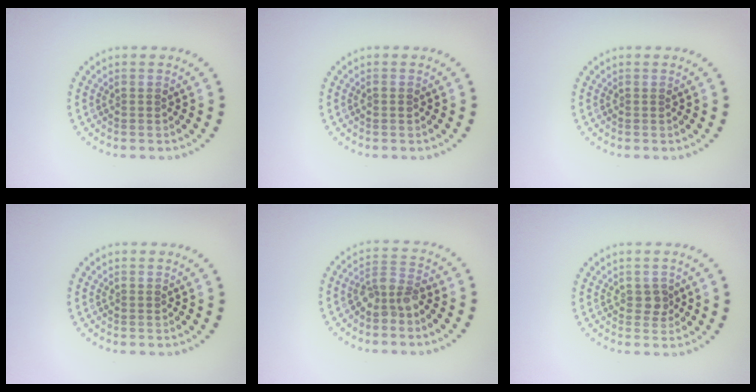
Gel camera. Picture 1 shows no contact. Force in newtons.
{"total": 0.6, "press": 0.5, "slide": 0.2}
{"total": 0.0}
{"total": 0.0}
{"total": 3.0, "press": 2.3, "slide": 1.9}
{"total": 1.3, "press": 1.2, "slide": 0.3}